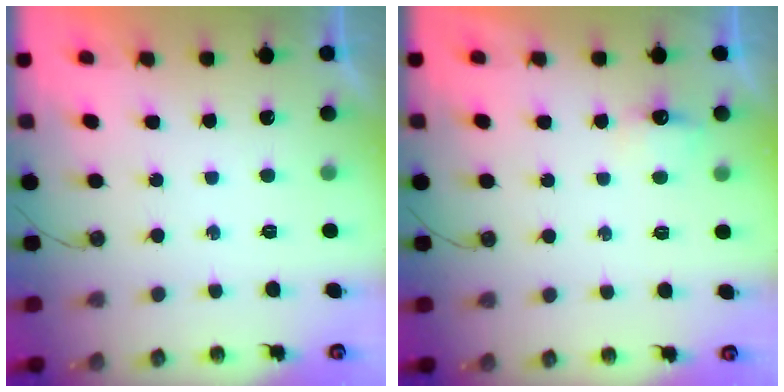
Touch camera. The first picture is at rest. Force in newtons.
{"total": 4.2, "press": 4.1, "slide": 0.6}